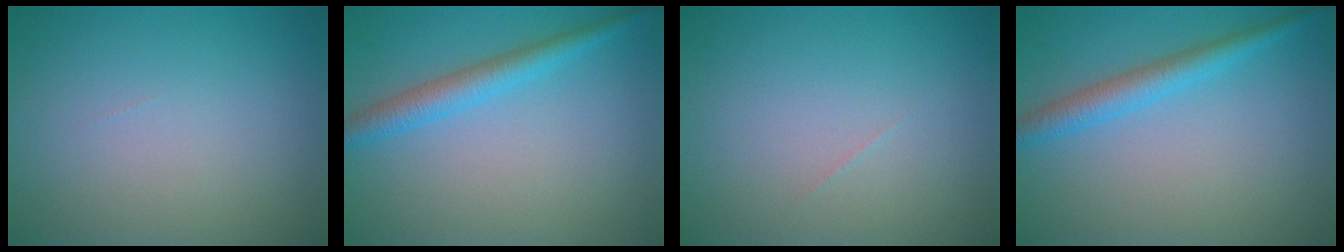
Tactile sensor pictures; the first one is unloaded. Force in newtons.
{"total": 3.0, "press": 3.0, "slide": 0.1}
{"total": 0.0}
{"total": 3.0, "press": 3.0, "slide": 0.1}